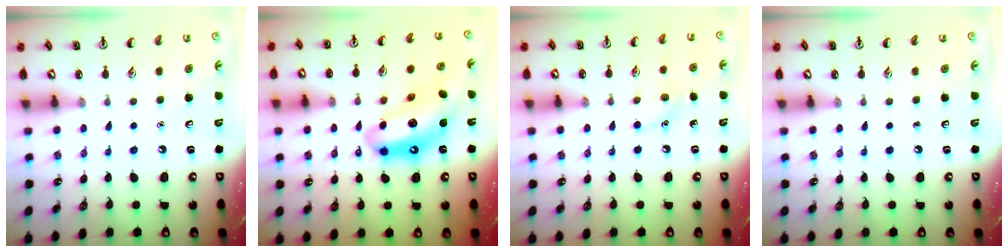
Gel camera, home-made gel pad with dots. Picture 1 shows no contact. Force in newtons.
{"total": 14.9, "press": 14.1, "slide": 4.7}
{"total": 6.4, "press": 6.1, "slide": 2.0}
{"total": 0.0}